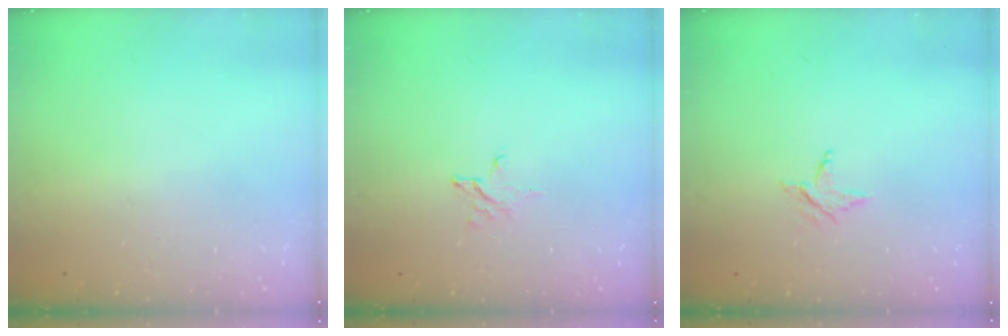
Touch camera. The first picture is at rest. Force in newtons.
{"total": 3.5, "press": 3.5, "slide": 0.4}
{"total": 2.5, "press": 2.5, "slide": 0.3}